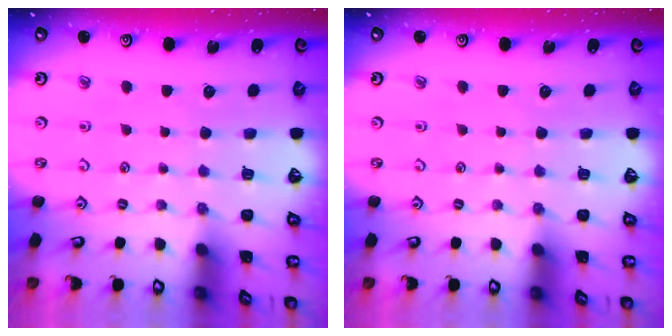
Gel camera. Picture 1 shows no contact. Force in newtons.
{"total": 0.0}